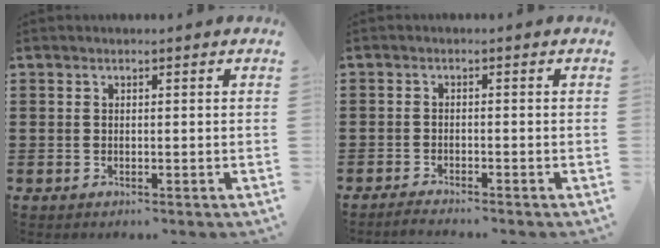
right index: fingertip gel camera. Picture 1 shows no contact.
{"total": 1.6, "force": [-1.6, -0.2, -0.1], "torque": [-0.002, 0.001, -0.032]}